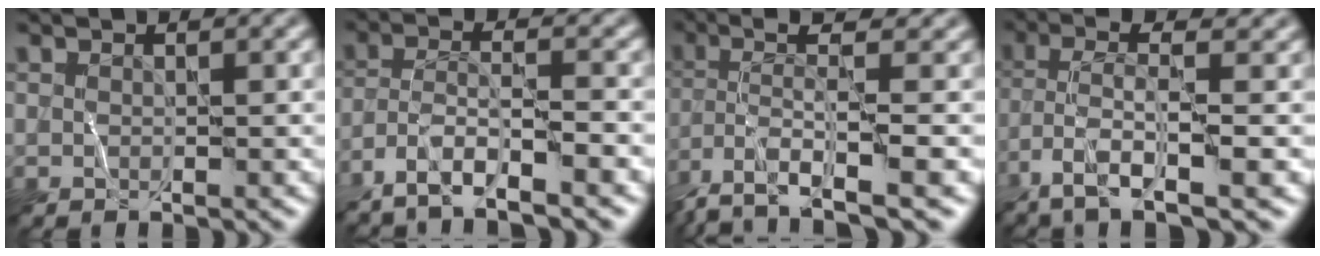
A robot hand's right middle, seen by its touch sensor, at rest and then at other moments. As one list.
[{"total": 6.6, "force": [-4.7, 1.2, 4.4], "torque": [-0.078, 0.004, -0.090]}, {"total": 7.0, "force": [-3.3, 1.3, 6.1], "torque": [-0.116, 0.008, -0.067]}, {"total": 7.1, "force": [-2.6, 1.6, 6.4], "torque": [-0.130, 0.014, -0.054]}]